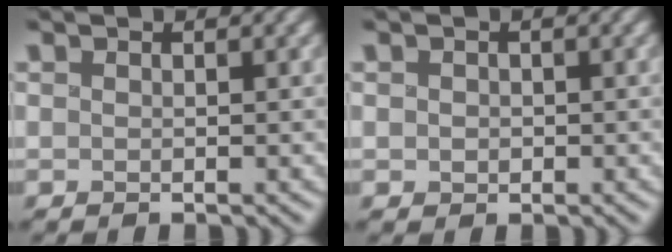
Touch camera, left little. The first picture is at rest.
{"total": 0.7, "force": [-0.3, 0.7, 0.1], "torque": [0.000, -0.002, -0.004]}